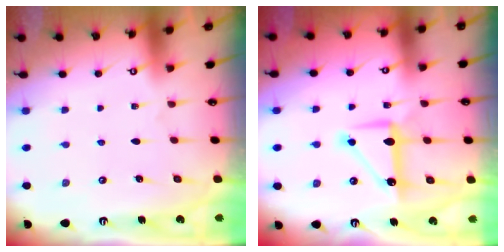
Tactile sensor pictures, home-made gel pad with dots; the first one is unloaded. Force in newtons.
{"total": 10.2, "press": 10.2, "slide": 0.8}